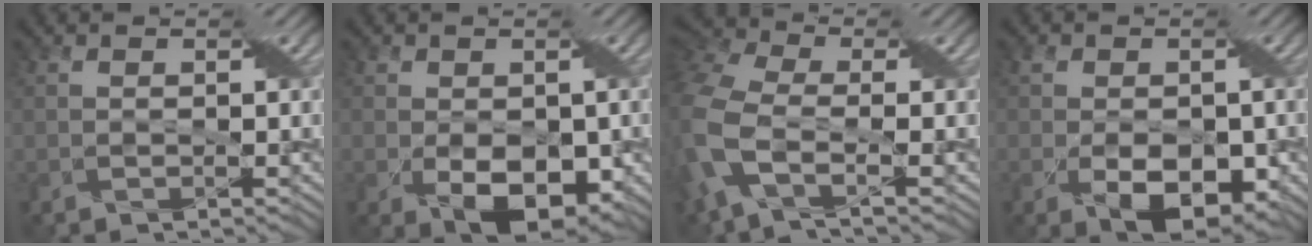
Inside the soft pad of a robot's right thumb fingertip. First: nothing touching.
{"total": 7.2, "force": [-1.5, 4.7, 5.3], "torque": [-0.104, -0.029, -0.012]}
{"total": 10.7, "force": [-2.6, 5.8, 8.6], "torque": [-0.265, -0.006, -0.062]}
{"total": 7.7, "force": [-2.0, 4.9, 5.6], "torque": [-0.122, -0.030, -0.024]}